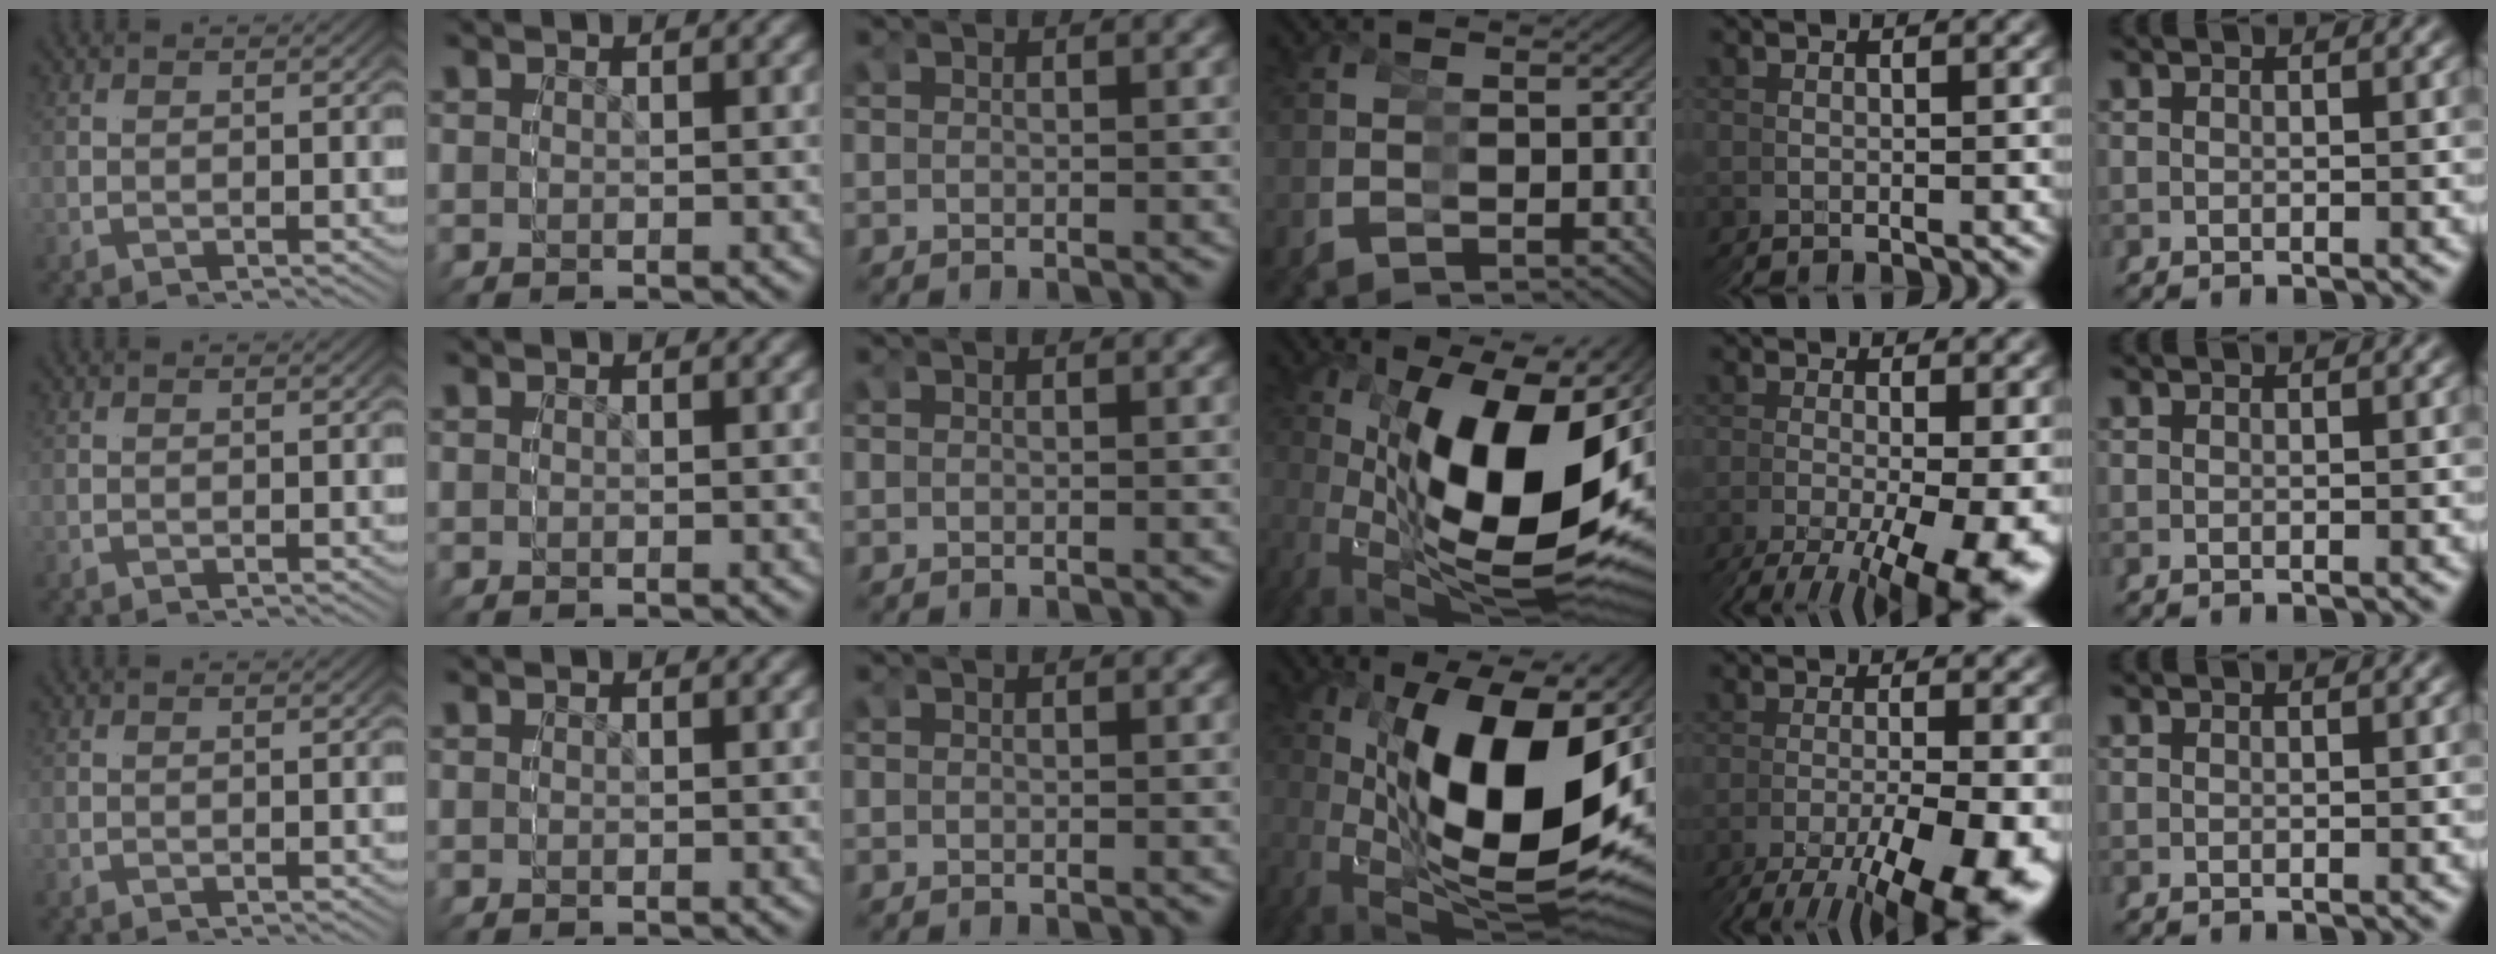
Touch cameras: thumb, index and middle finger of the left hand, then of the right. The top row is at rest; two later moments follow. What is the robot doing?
{"motion": "grasp_and_lifting", "object": "glue stick"}